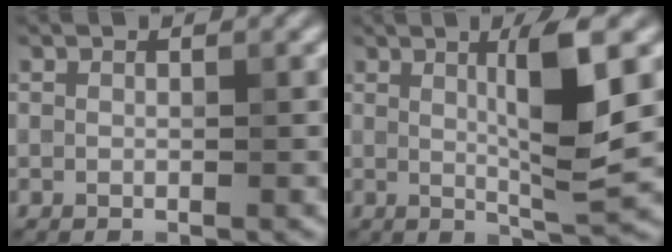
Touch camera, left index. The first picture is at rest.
{"total": 5.8, "force": [1.2, 0.8, 5.7], "torque": [-0.092, -0.004, 0.024]}